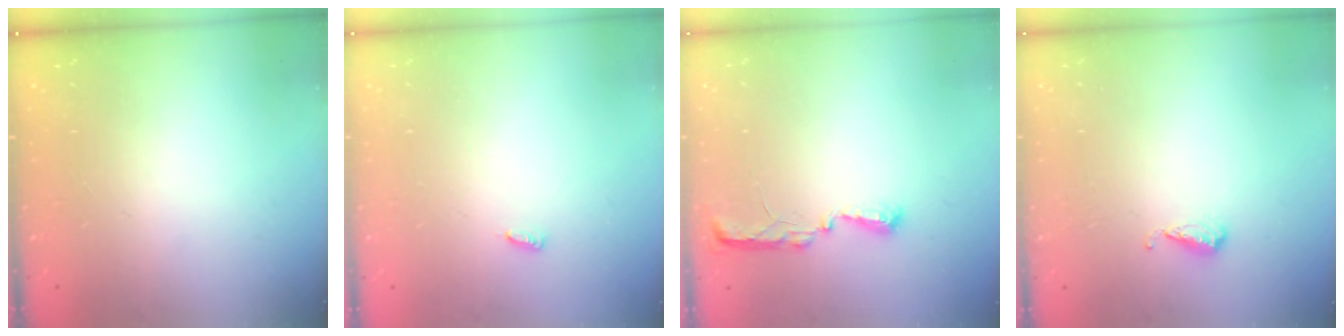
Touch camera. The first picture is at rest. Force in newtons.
{"total": 3.2, "press": 3.2, "slide": 0.5}
{"total": 5.4, "press": 5.3, "slide": 0.7}
{"total": 4.9, "press": 4.9, "slide": 0.5}